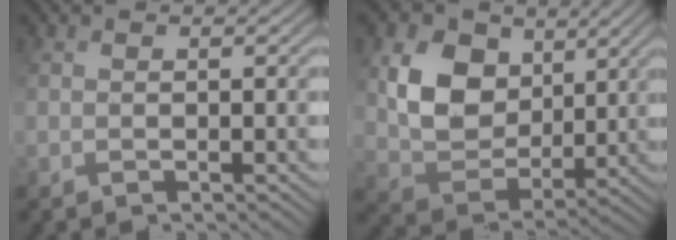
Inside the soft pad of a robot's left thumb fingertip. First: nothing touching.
{"total": 9.2, "force": [4.1, 7.0, 4.4], "torque": [-0.106, -0.002, 0.072]}